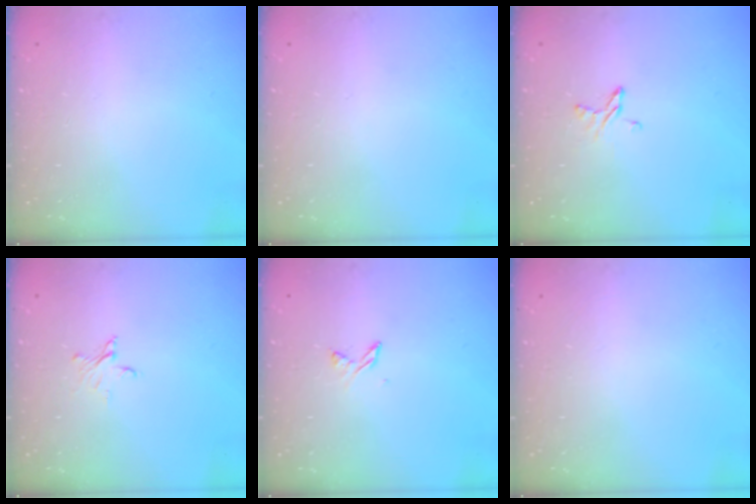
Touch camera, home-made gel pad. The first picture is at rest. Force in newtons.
{"total": 0.0}
{"total": 4.6, "press": 4.5, "slide": 0.4}
{"total": 2.9, "press": 2.9, "slide": 0.3}
{"total": 3.1, "press": 3.1, "slide": 0.6}
{"total": 0.0}